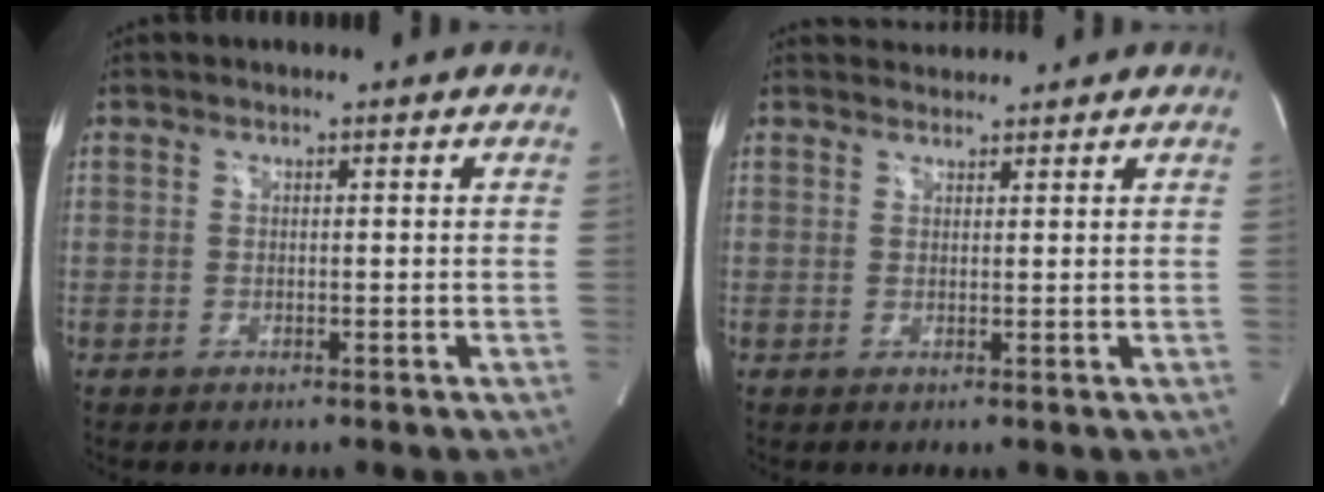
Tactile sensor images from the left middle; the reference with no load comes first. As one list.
[{"total": 2.2, "force": [2.1, 0.3, -0.3], "torque": [-0.003, 0.019, 0.040]}]